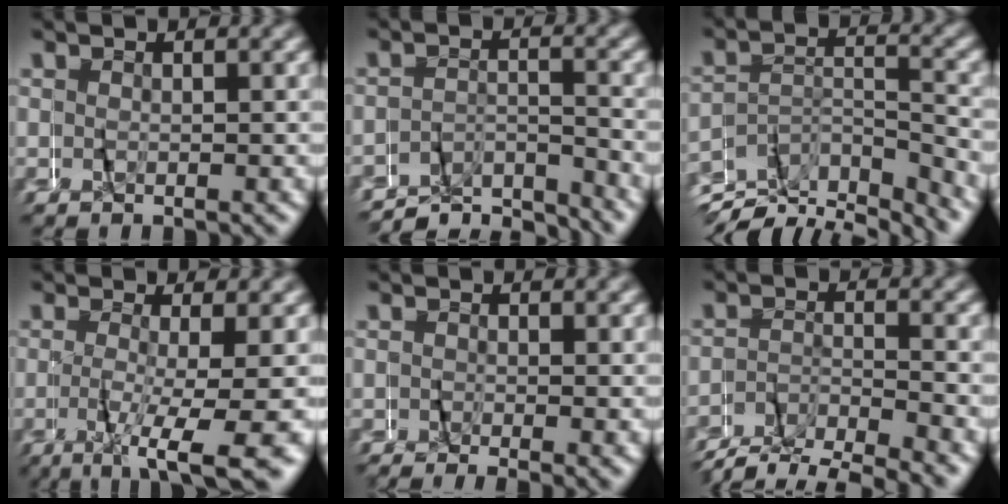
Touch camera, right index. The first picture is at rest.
{"total": 6.5, "force": [-6.4, 0.8, 0.7], "torque": [-0.006, -0.014, -0.110]}
{"total": 6.4, "force": [-5.1, 2.7, 2.8], "torque": [-0.027, 0.008, -0.097]}
{"total": 7.0, "force": [-5.2, -0.4, 4.6], "torque": [-0.070, -0.021, -0.077]}
{"total": 1.8, "force": [-0.8, 0.6, 1.5], "torque": [-0.019, -0.001, -0.014]}
{"total": 4.7, "force": [-4.4, 1.1, 1.2], "torque": [-0.023, -0.002, -0.081]}